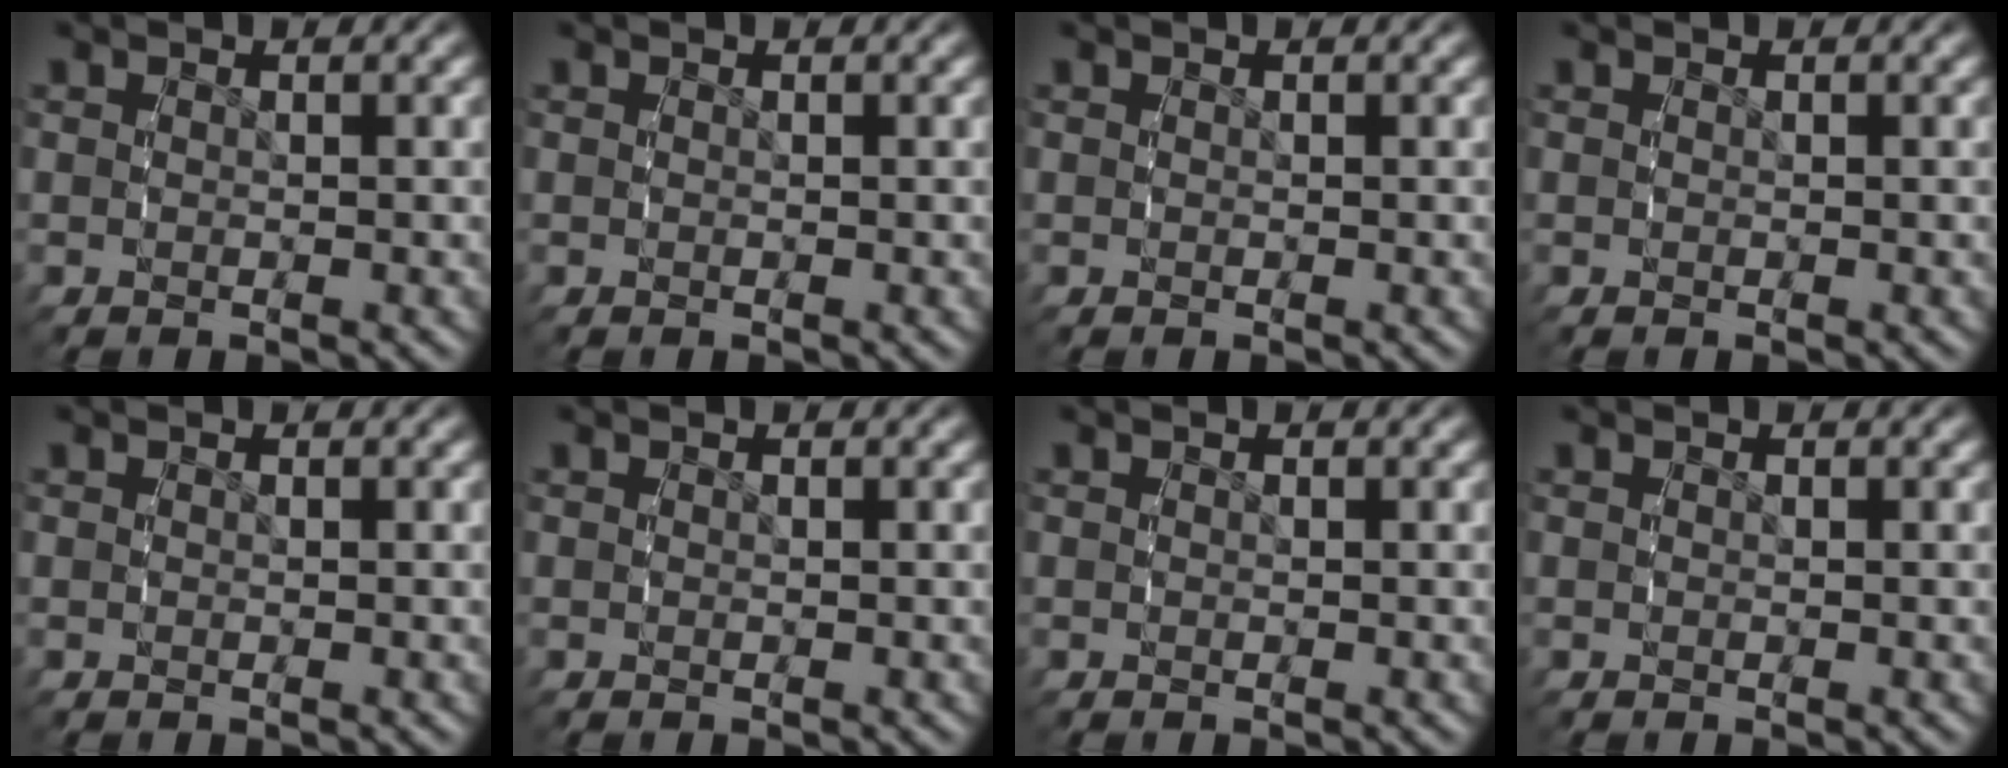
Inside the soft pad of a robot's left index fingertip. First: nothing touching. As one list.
[{"total": 0.0}, {"total": 0.0}, {"total": 0.0}, {"total": 0.0}, {"total": 0.0}, {"total": 0.0}, {"total": 0.0}]